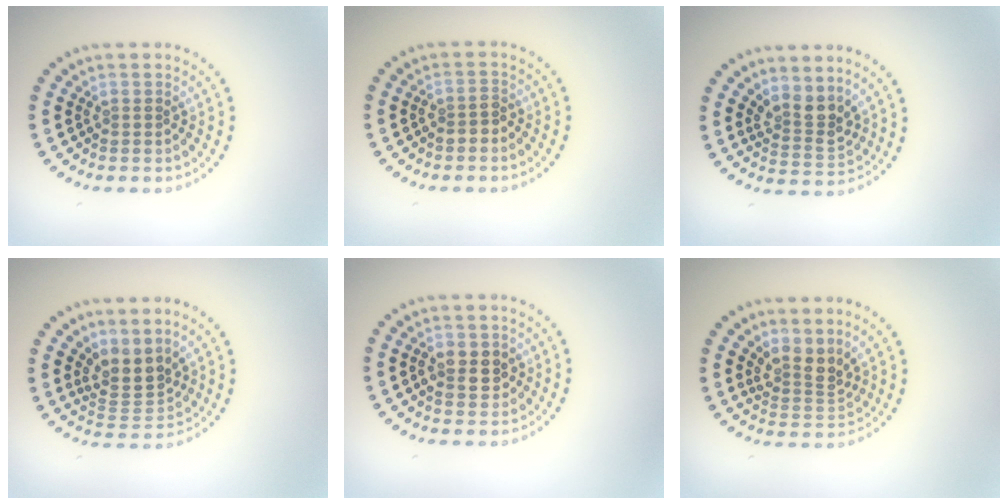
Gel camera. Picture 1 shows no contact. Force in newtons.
{"total": 1.5, "press": 1.3, "slide": 0.7}
{"total": 2.8, "press": 2.2, "slide": 1.7}
{"total": 3.2, "press": 2.5, "slide": 2.1}
{"total": 2.6, "press": 2.6, "slide": 0.2}
{"total": 2.8, "press": 2.0, "slide": 1.9}